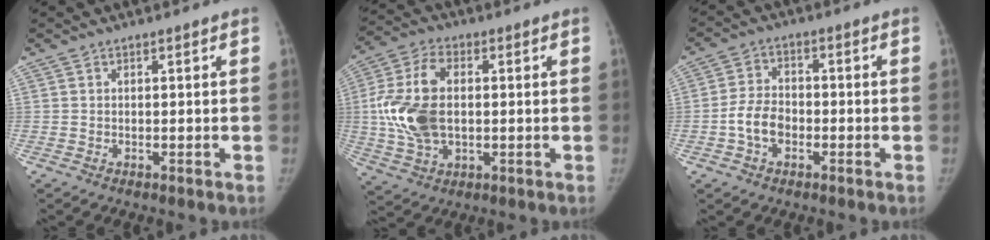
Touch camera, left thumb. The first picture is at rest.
{"total": 13.8, "force": [0.5, 8.5, 10.9], "torque": [-0.221, 0.009, 0.010]}
{"total": 6.1, "force": [-1.9, 4.3, 3.9], "torque": [-0.063, 0.021, -0.042]}